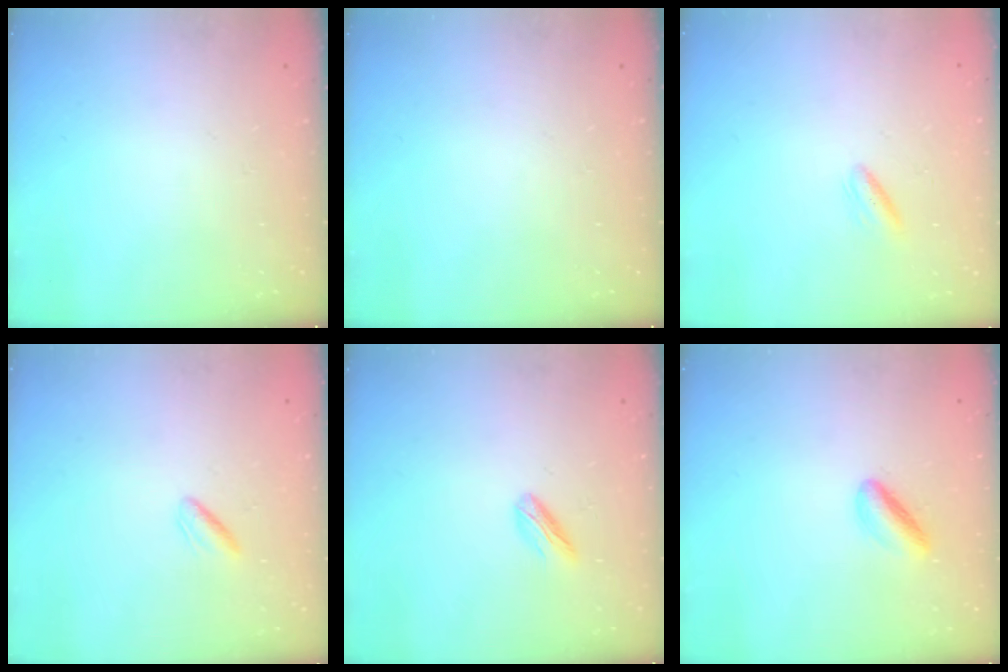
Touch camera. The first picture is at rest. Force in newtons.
{"total": 0.0}
{"total": 3.1, "press": 2.8, "slide": 1.3}
{"total": 2.3, "press": 1.9, "slide": 1.2}
{"total": 3.0, "press": 2.9, "slide": 0.7}
{"total": 4.6, "press": 4.6, "slide": 0.5}